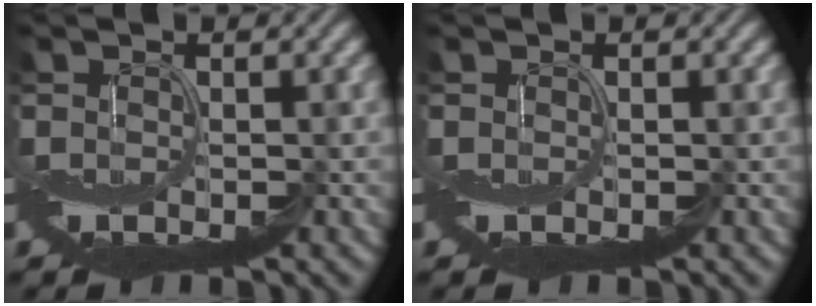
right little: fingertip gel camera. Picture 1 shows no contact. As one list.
[{"total": 0.0}]